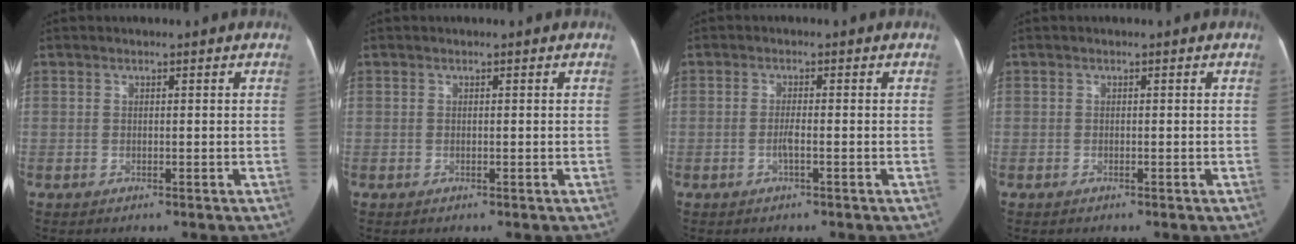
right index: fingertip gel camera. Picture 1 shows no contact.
{"total": 0.0}
{"total": 1.9, "force": [-0.7, 0.3, 1.7], "torque": [-0.034, 0.002, -0.015]}
{"total": 0.6, "force": [-0.3, 0.5, 0.0], "torque": [0.000, 0.005, -0.007]}